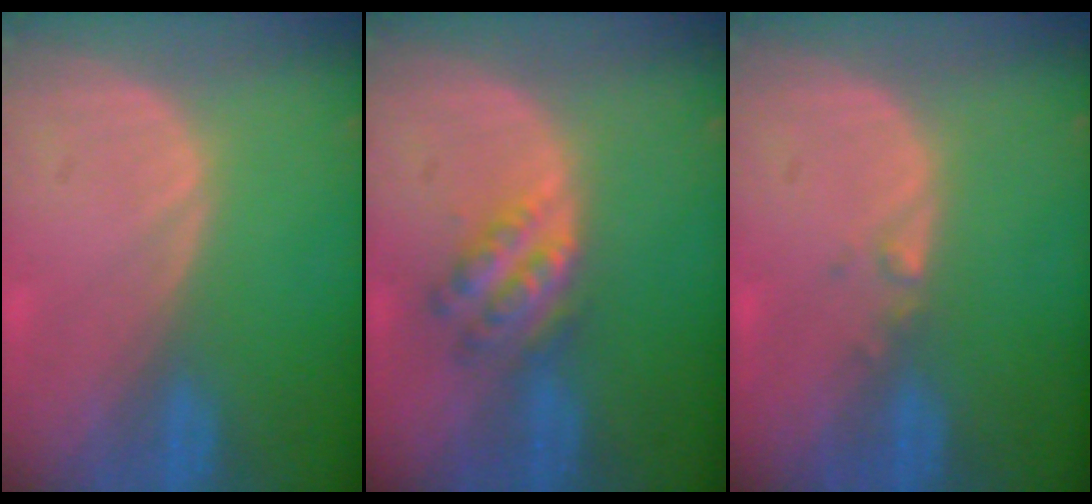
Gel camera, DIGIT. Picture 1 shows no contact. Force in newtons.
{"total": 5.4, "press": 5.0, "slide": 2.2}
{"total": 1.0, "press": 0.9, "slide": 0.5}